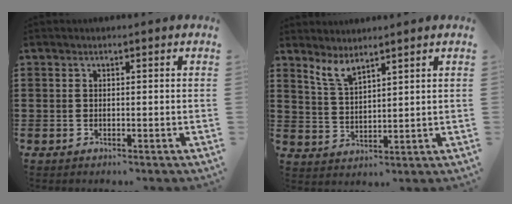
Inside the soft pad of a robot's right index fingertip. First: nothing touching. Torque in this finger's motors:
{"motor_torque": [0.03, -0.01, 0.03, 0.06]}